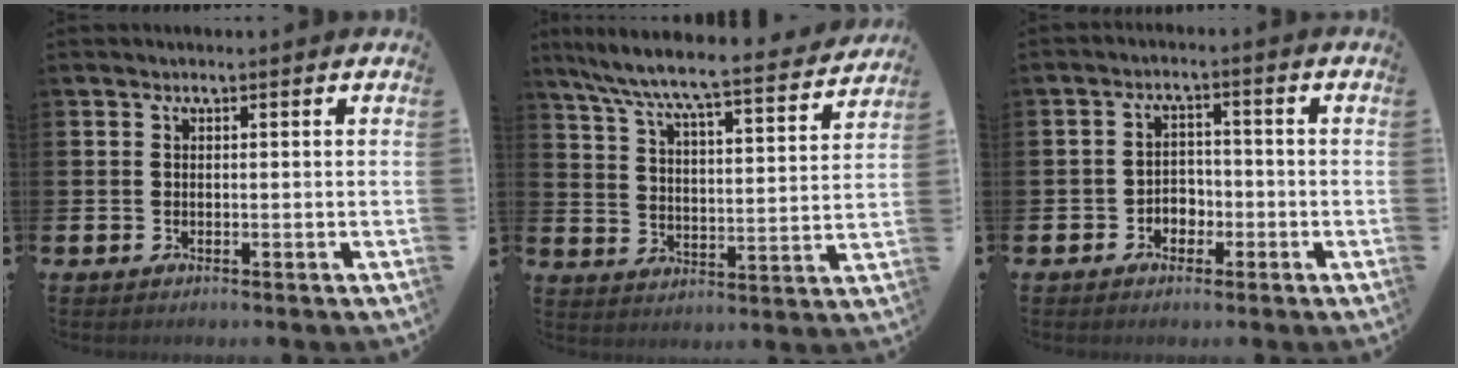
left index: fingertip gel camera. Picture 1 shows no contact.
{"total": 7.8, "force": [7.2, 0.5, 3.0], "torque": [-0.088, -0.060, 0.119]}
{"total": 2.7, "force": [-1.7, 2.0, 0.7], "torque": [-0.015, 0.003, -0.039]}